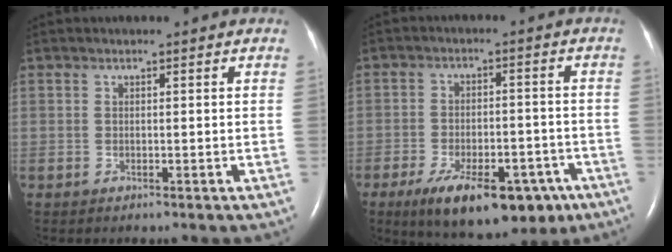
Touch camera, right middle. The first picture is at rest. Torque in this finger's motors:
{"motor_torque": [1.21, -0.93, 0.36, 0.14]}